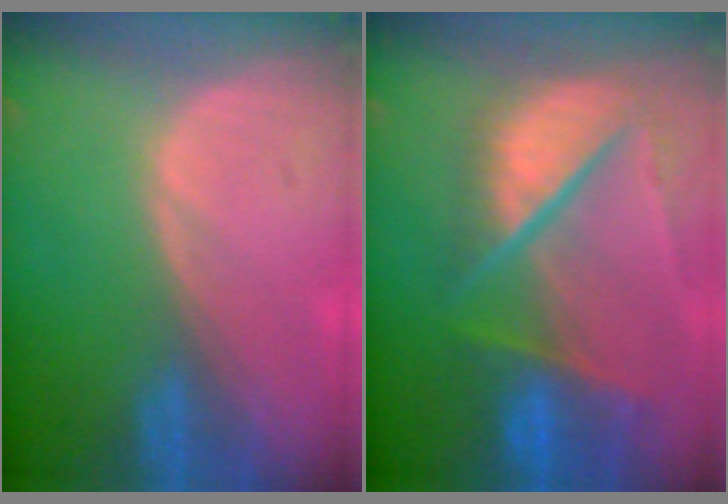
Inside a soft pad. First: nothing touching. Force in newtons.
{"total": 10.7, "press": 8.9, "slide": 5.9}